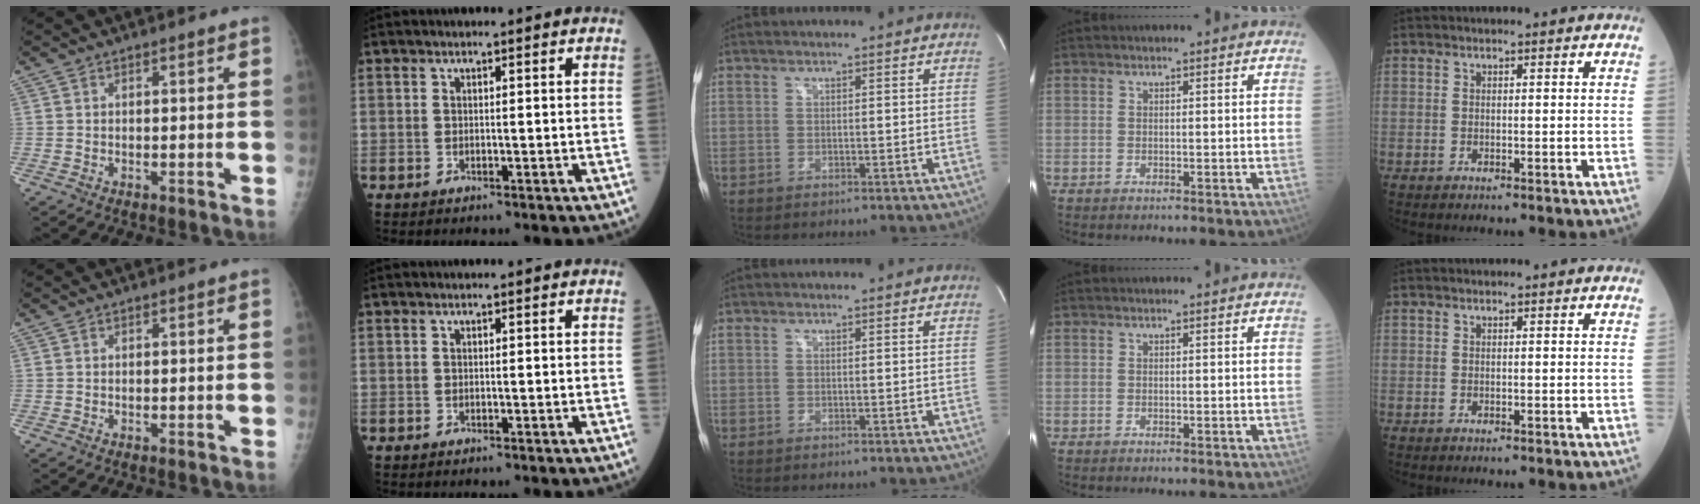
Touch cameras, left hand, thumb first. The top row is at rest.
{}